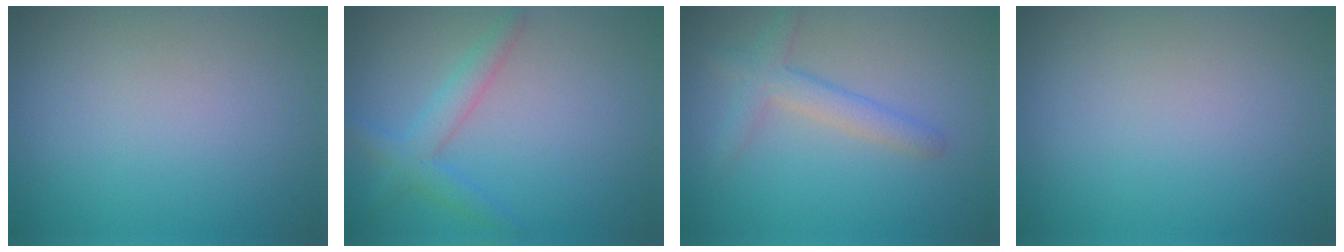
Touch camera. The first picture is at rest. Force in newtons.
{"total": 2.6, "press": 2.6, "slide": 0.2}
{"total": 2.7, "press": 2.6, "slide": 0.1}
{"total": 0.0}